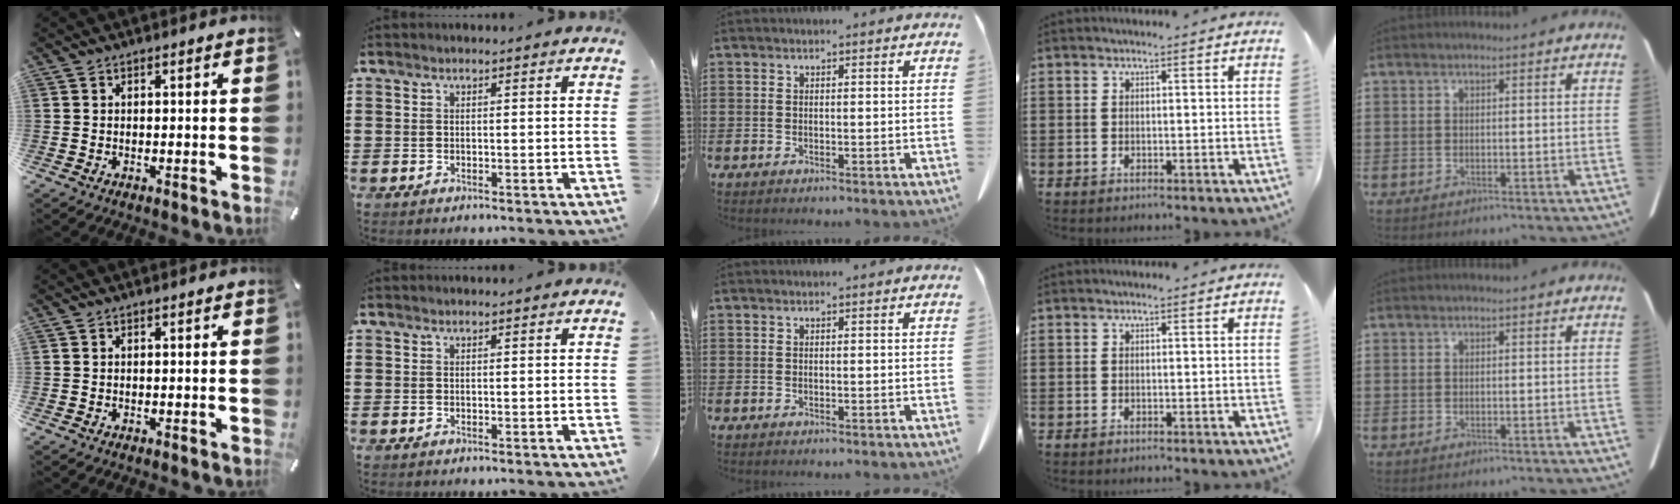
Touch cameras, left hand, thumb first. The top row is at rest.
{}